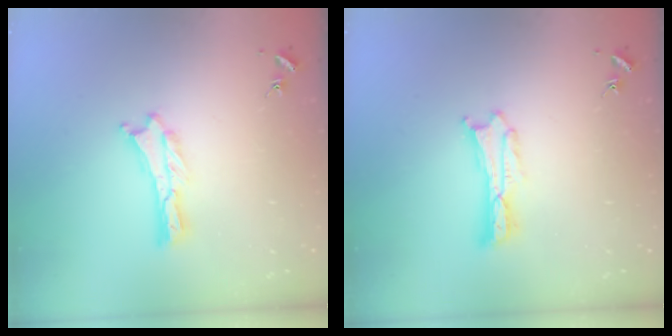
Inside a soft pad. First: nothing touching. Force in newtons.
{"total": 0.9, "press": 0.9, "slide": 0.2}